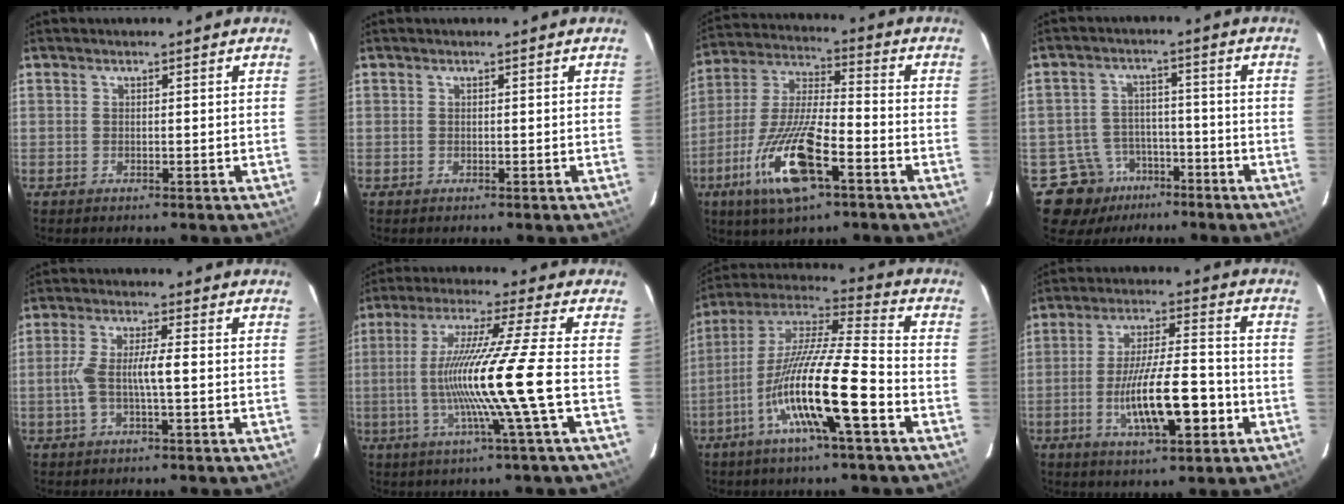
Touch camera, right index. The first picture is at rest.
{"total": 0.0}
{"total": 15.5, "force": [-7.2, 3.0, 13.4], "torque": [-0.277, -0.017, -0.129]}
{"total": 8.8, "force": [-5.2, 7.1, 0.5], "torque": [-0.009, 0.030, -0.070]}
{"total": 5.8, "force": [-0.7, 0.8, 5.7], "torque": [-0.124, 0.011, -0.013]}
{"total": 13.7, "force": [-2.5, -2.9, 13.1], "torque": [-0.252, -0.011, -0.050]}
{"total": 17.2, "force": [-6.2, 0.6, 16.0], "torque": [-0.311, -0.005, -0.119]}
{"total": 13.0, "force": [-3.9, 2.7, 12.1], "torque": [-0.219, 0.000, -0.062]}